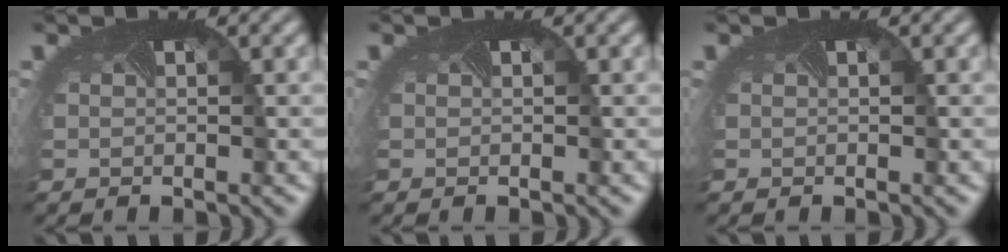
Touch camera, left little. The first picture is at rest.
{"total": 0.0}
{"total": 0.0}